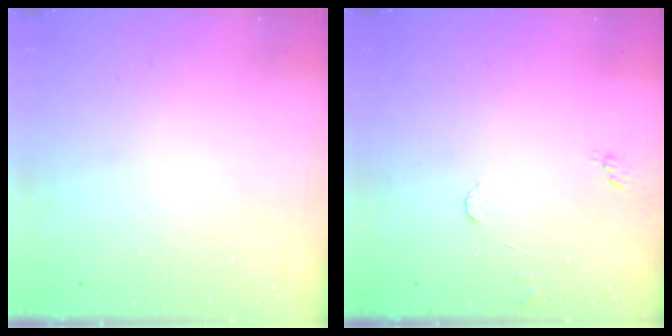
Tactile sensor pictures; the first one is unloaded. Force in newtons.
{"total": 5.6, "press": 5.6, "slide": 0.5}